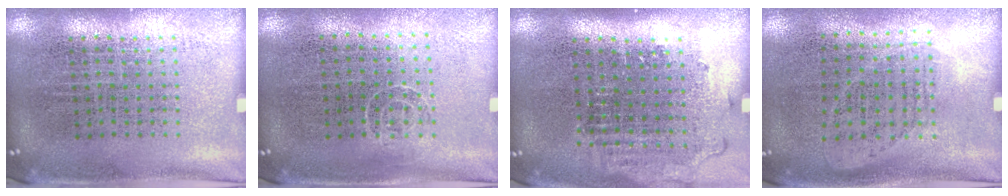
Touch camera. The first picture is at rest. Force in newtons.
{"total": 0.6, "press": 0.4, "slide": 0.4}
{"total": 1.3, "press": 1.1, "slide": 0.6}
{"total": 1.0, "press": 0.9, "slide": 0.5}